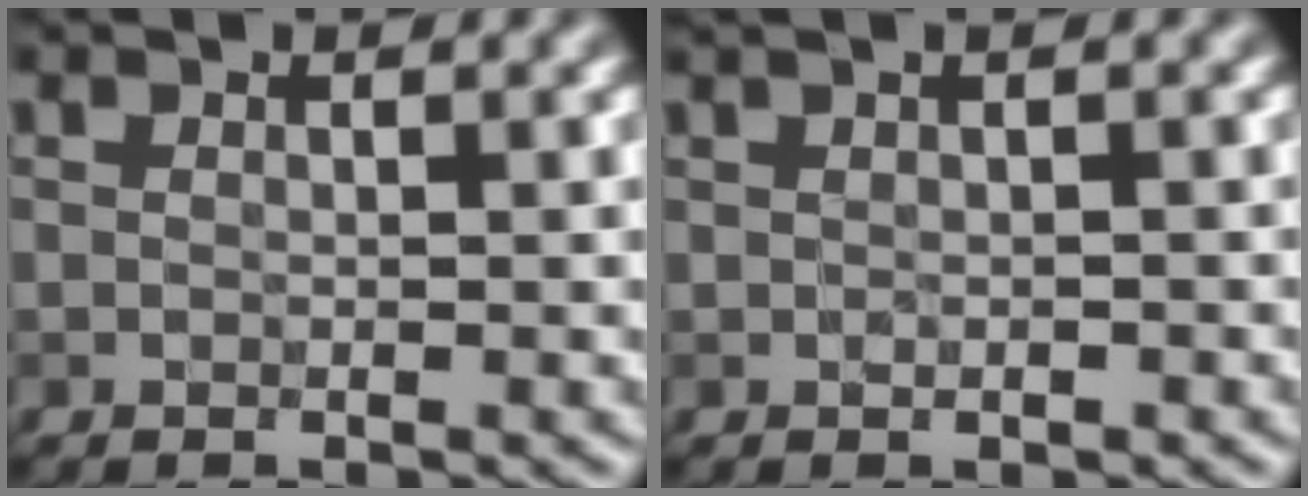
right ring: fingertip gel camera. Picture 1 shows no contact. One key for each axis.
{"total": 1.7, "fx": 0.7, "fy": 0.8, "fz": 1.3, "tx": -0.018, "ty": 0.001, "tz": 0.008}